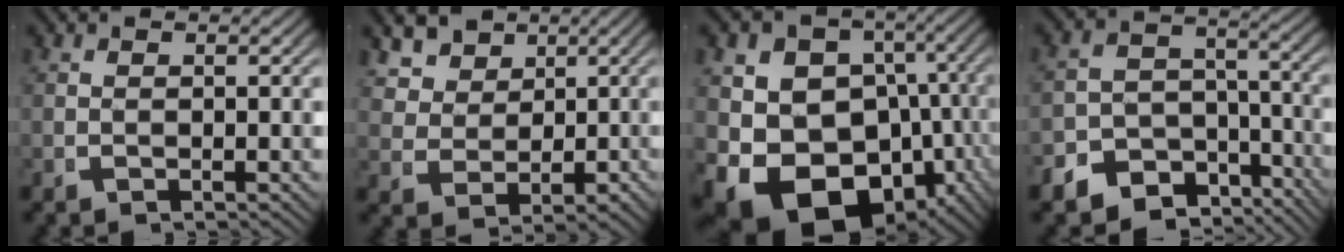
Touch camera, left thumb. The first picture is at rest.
{"total": 7.2, "force": [2.7, 5.6, 3.7], "torque": [-0.082, -0.023, 0.055]}
{"total": 18.9, "force": [-5.7, 14.2, 11.1], "torque": [-0.237, -0.104, -0.058]}
{"total": 10.3, "force": [-6.1, 7.0, 4.5], "torque": [-0.081, -0.049, -0.087]}